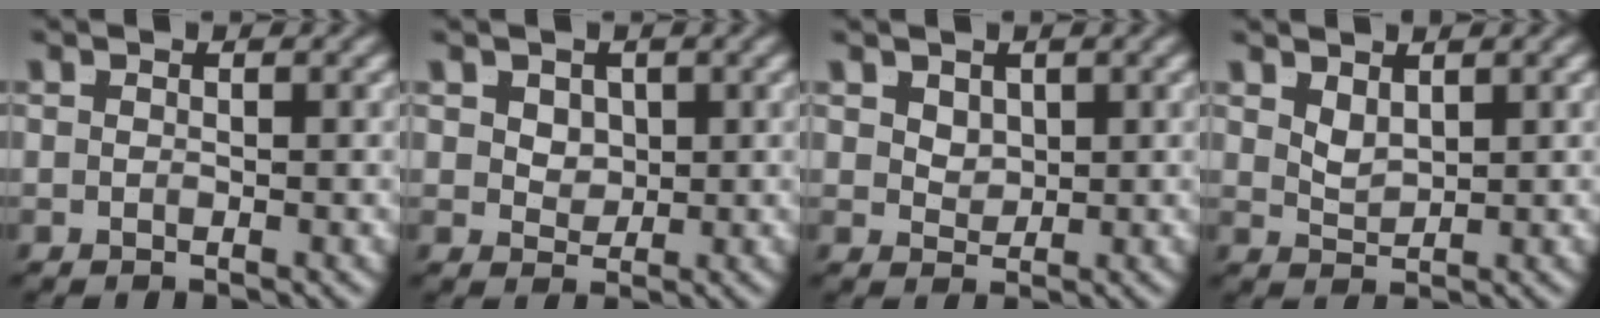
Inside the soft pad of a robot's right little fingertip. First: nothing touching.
{"total": 2.3, "force": [1.2, 1.6, 1.2], "torque": [-0.022, -0.015, 0.035]}
{"total": 1.7, "force": [1.3, 0.7, 0.8], "torque": [-0.011, -0.011, 0.039]}
{"total": 1.5, "force": [1.2, 0.0, 0.8], "torque": [-0.012, -0.009, 0.033]}